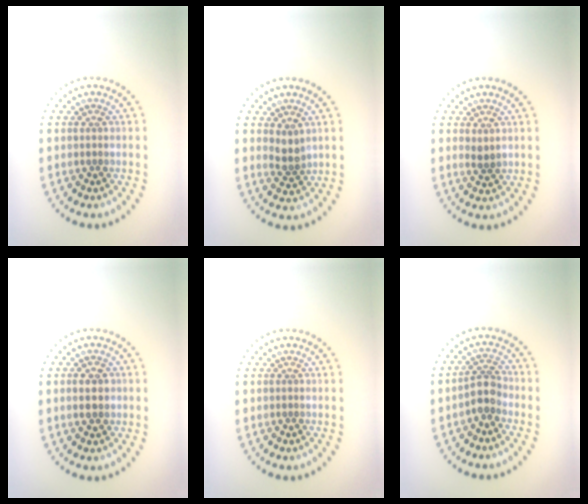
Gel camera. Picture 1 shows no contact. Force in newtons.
{"total": 1.9, "press": 1.5, "slide": 1.1}
{"total": 0.9, "press": 0.8, "slide": 0.4}
{"total": 2.2, "press": 2.2, "slide": 0.4}
{"total": 0.0}
{"total": 2.3, "press": 1.8, "slide": 1.4}